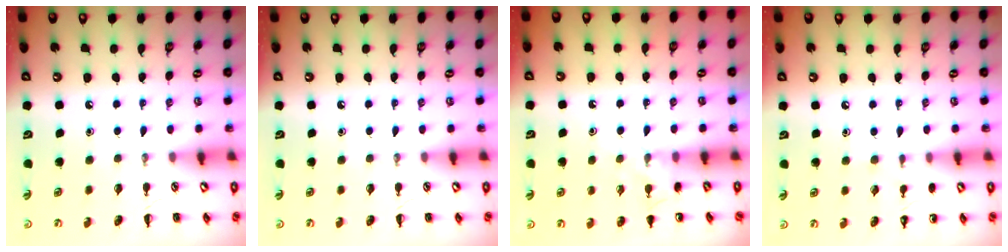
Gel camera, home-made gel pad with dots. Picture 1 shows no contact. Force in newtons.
{"total": 0.0}
{"total": 7.5, "press": 7.3, "slide": 1.9}
{"total": 4.7, "press": 4.4, "slide": 1.6}